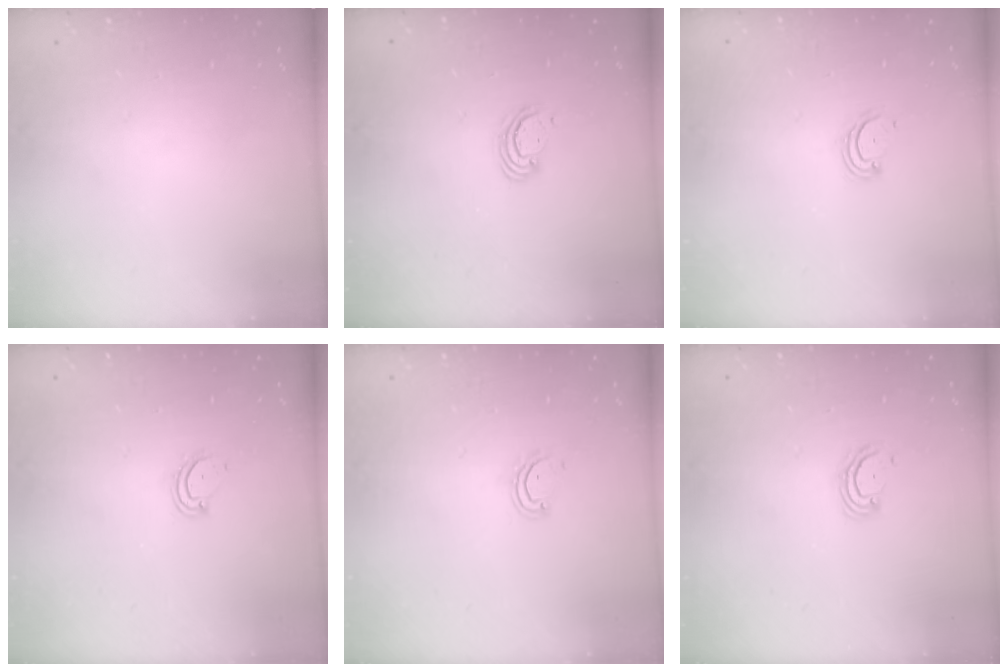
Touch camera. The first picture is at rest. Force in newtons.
{"total": 2.5, "press": 2.5, "slide": 0.2}
{"total": 2.8, "press": 2.8, "slide": 0.3}
{"total": 3.5, "press": 3.5, "slide": 0.3}
{"total": 2.9, "press": 2.9, "slide": 0.3}
{"total": 3.6, "press": 3.6, "slide": 0.4}